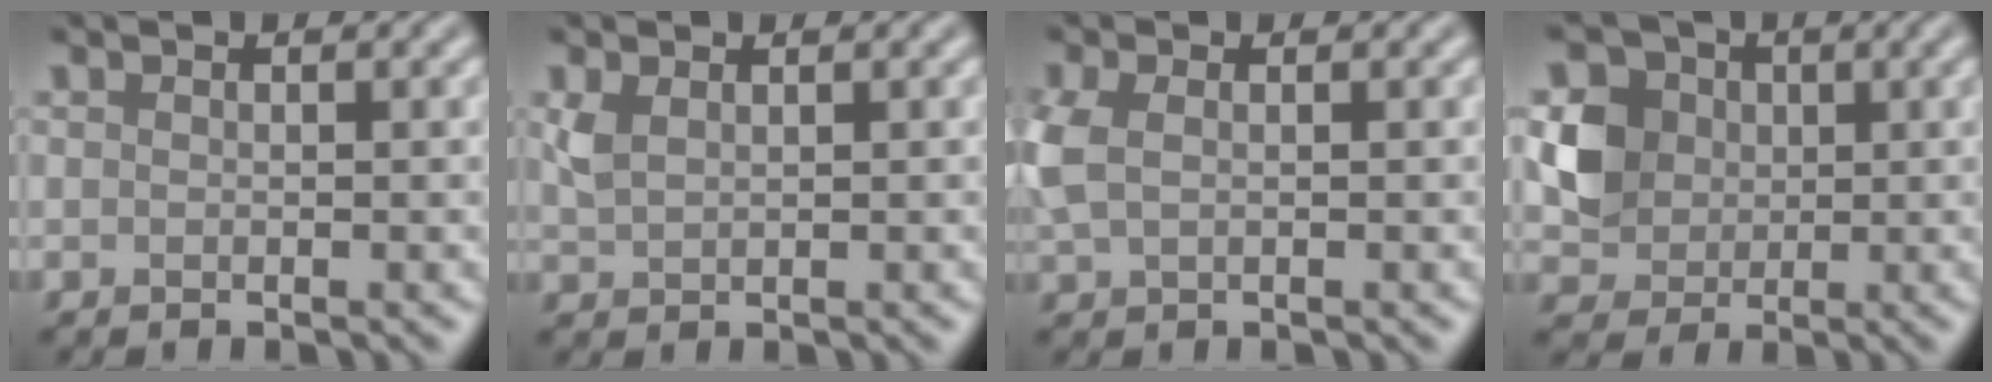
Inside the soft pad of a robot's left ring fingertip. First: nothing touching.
{"total": 1.6, "force": [0.8, 0.8, 1.1], "torque": [-0.028, 0.000, 0.022]}
{"total": 2.7, "force": [0.3, 1.7, 2.0], "torque": [-0.059, 0.003, 0.006]}
{"total": 4.2, "force": [0.5, 3.8, 1.7], "torque": [-0.031, 0.003, 0.008]}